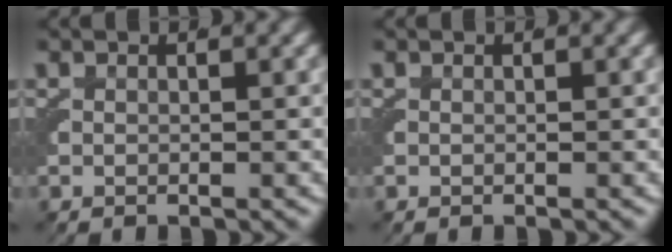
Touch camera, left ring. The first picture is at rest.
{"total": 0.0}